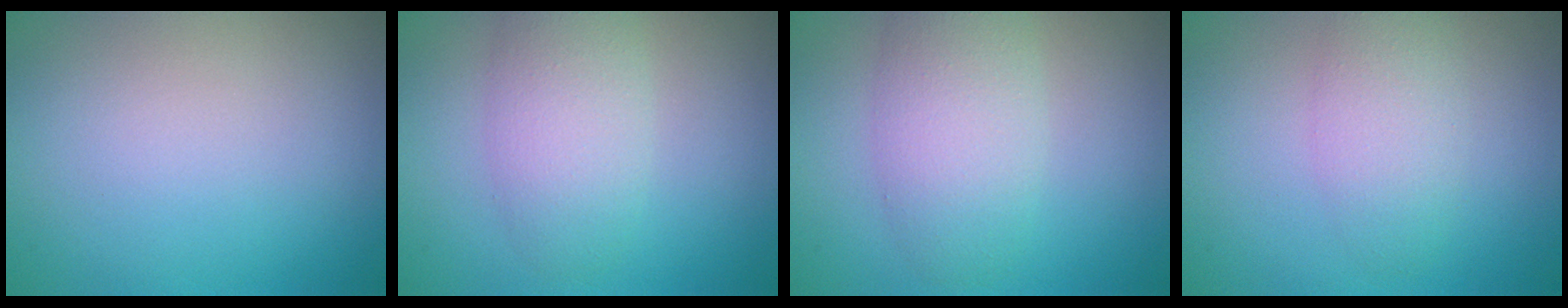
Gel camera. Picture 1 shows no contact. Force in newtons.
{"total": 3.8, "press": 3.8, "slide": 0.2}
{"total": 4.4, "press": 4.3, "slide": 0.2}
{"total": 3.2, "press": 3.2, "slide": 0.1}